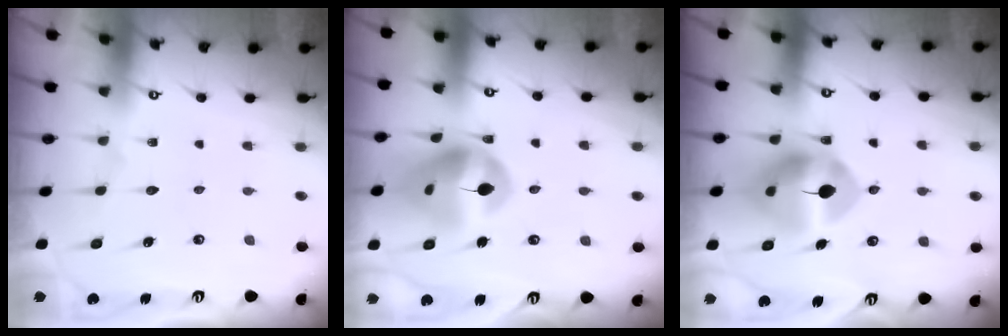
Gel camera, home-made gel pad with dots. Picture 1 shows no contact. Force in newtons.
{"total": 14.8, "press": 14.7, "slide": 1.6}
{"total": 12.2, "press": 12.0, "slide": 1.8}